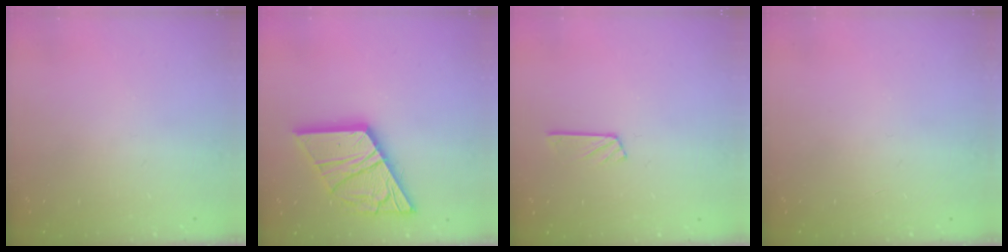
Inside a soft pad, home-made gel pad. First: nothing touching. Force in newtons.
{"total": 21.8, "press": 21.7, "slide": 2.4}
{"total": 3.9, "press": 3.9, "slide": 0.4}
{"total": 0.0}